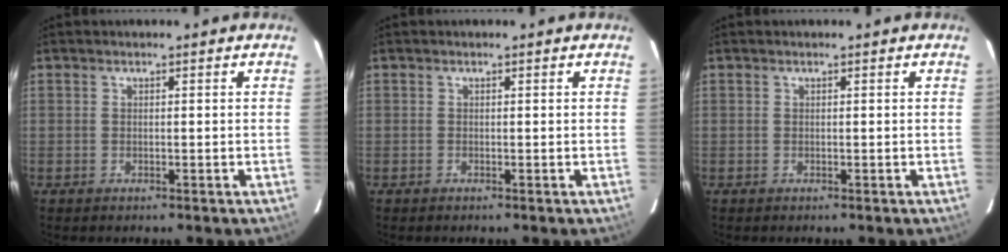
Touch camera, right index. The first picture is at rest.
{"total": 0.0}
{"total": 0.0}